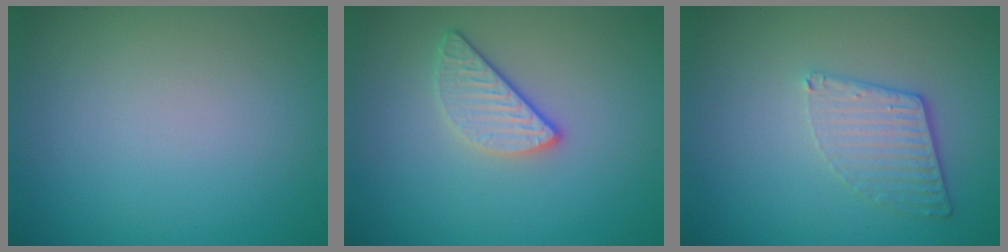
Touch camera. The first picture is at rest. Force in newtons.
{"total": 2.7, "press": 2.3, "slide": 1.3}
{"total": 3.2, "press": 2.7, "slide": 1.6}